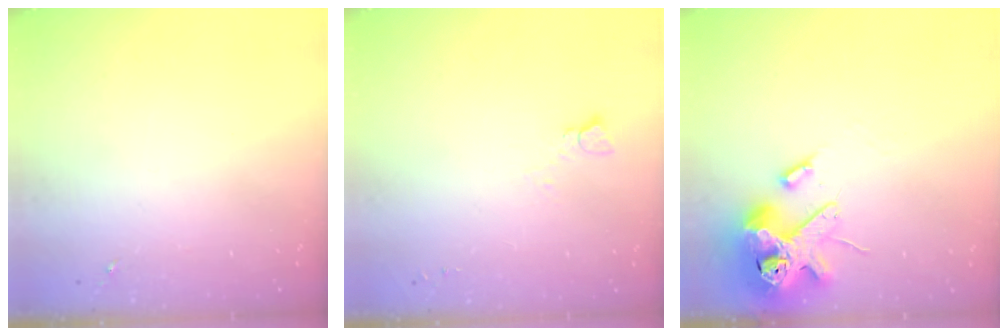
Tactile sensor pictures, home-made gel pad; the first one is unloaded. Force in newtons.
{"total": 2.8, "press": 2.7, "slide": 0.3}
{"total": 14.2, "press": 14.0, "slide": 2.3}